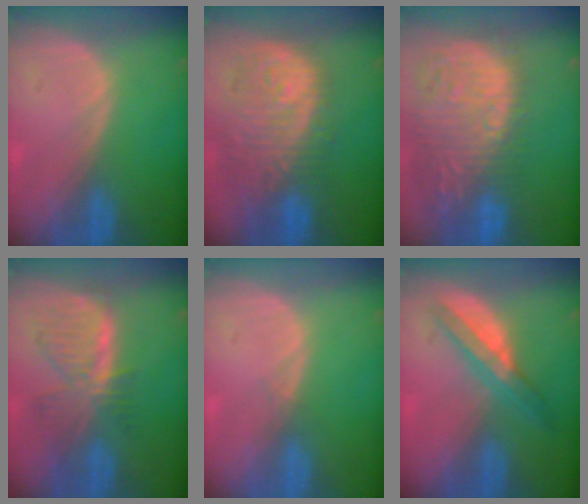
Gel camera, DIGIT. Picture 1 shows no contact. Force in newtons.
{"total": 12.0, "press": 10.7, "slide": 5.5}
{"total": 15.7, "press": 12.9, "slide": 9.0}
{"total": 7.5, "press": 6.8, "slide": 3.1}
{"total": 0.6, "press": 0.6, "slide": 0.2}
{"total": 5.6, "press": 5.3, "slide": 2.0}